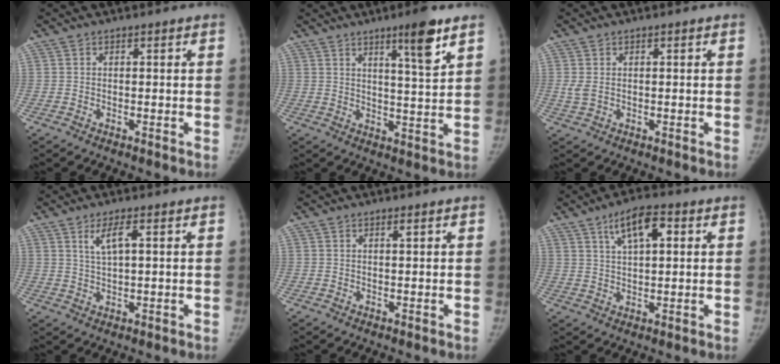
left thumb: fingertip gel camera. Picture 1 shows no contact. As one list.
[{"total": 8.1, "force": [5.0, 0.7, 6.4], "torque": [-0.093, -0.032, 0.077]}, {"total": 1.7, "force": [0.3, 1.1, 1.3], "torque": [-0.034, 0.001, 0.009]}, {"total": 4.0, "force": [1.6, 1.0, 3.5], "torque": [-0.073, -0.004, 0.036]}, {"total": 0.6, "force": [0.3, 0.0, 0.5], "torque": [-0.007, 0.000, 0.005]}, {"total": 7.6, "force": [3.3, 3.1, 6.2], "torque": [-0.092, -0.003, 0.055]}]